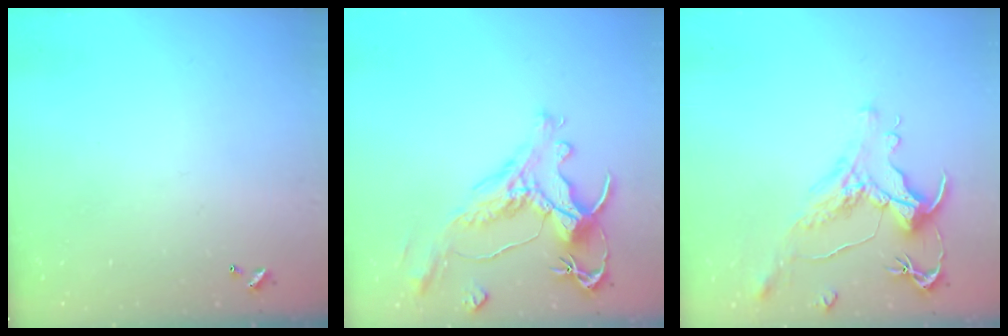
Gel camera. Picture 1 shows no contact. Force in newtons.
{"total": 1.8, "press": 1.2, "slide": 1.3}
{"total": 1.6, "press": 1.0, "slide": 1.3}